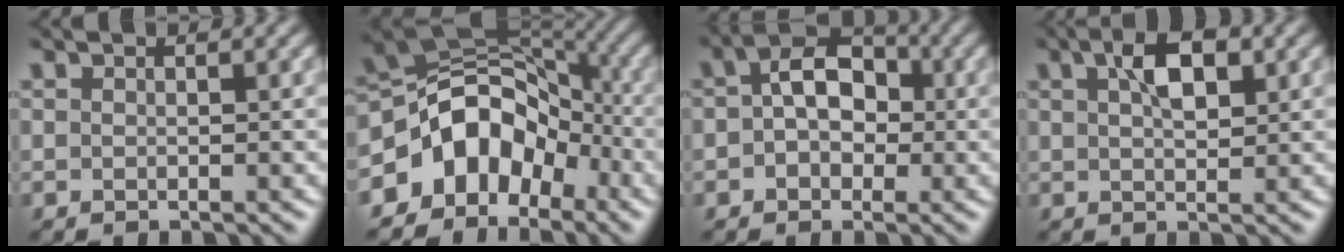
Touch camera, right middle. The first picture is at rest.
{"total": 8.6, "force": [-3.8, 6.1, 4.7], "torque": [-0.055, 0.018, -0.087]}
{"total": 5.1, "force": [0.4, 3.6, 3.5], "torque": [-0.041, 0.014, -0.013]}
{"total": 4.1, "force": [1.6, 1.8, 3.3], "torque": [-0.060, 0.010, 0.029]}